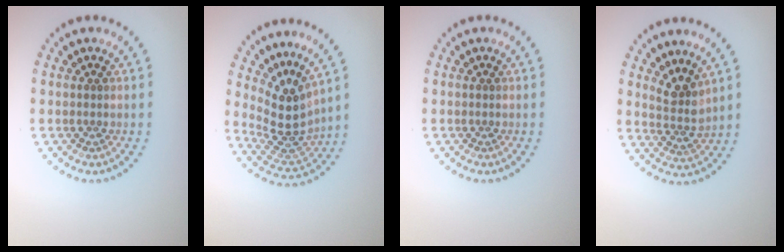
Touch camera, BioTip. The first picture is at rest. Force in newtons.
{"total": 4.2, "press": 3.0, "slide": 2.8}
{"total": 0.0}
{"total": 2.7, "press": 2.0, "slide": 1.8}